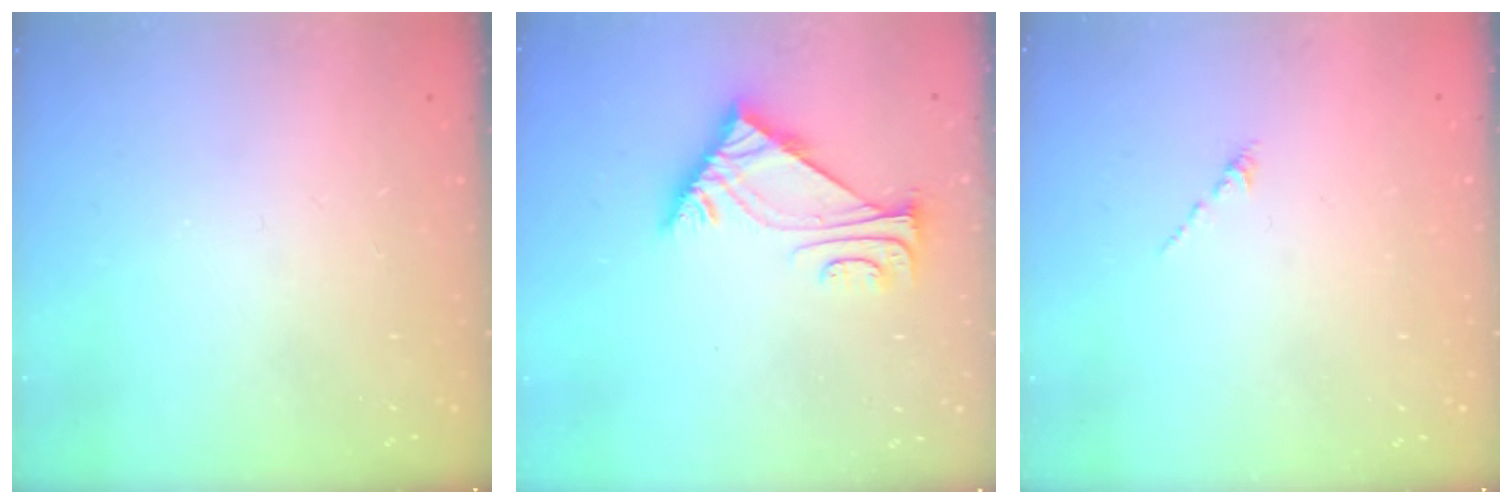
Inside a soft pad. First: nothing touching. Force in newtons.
{"total": 6.6, "press": 6.5, "slide": 1.2}
{"total": 0.0}